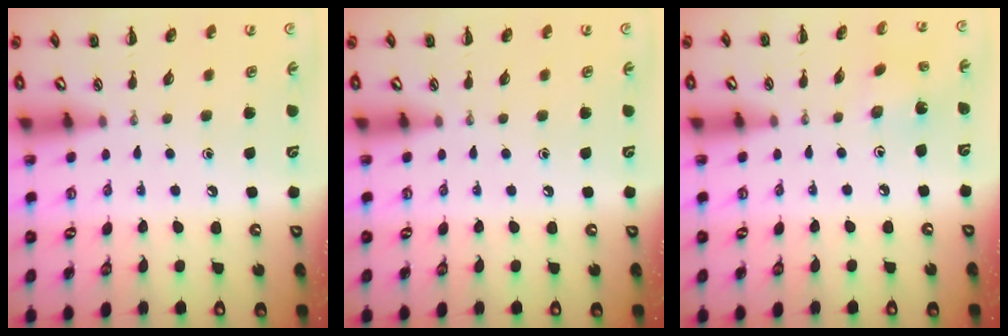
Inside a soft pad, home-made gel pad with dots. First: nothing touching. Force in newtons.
{"total": 0.0}
{"total": 1.8, "press": 1.7, "slide": 0.7}